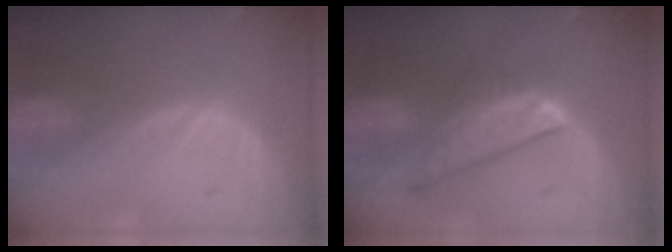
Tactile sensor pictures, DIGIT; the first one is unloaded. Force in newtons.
{"total": 8.4, "press": 7.2, "slide": 4.3}